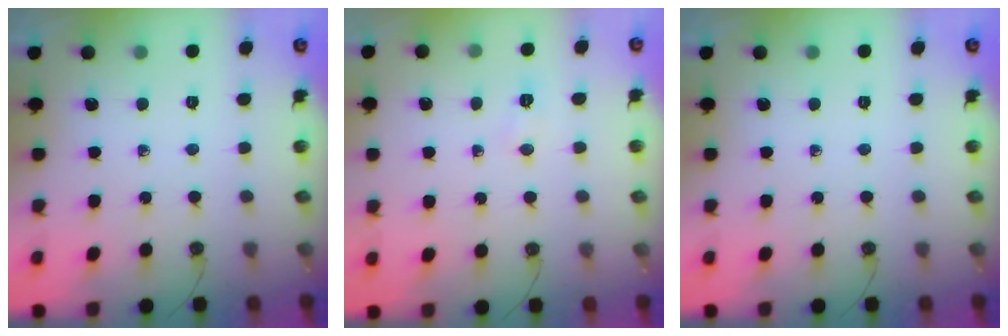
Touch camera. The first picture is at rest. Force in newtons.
{"total": 3.9, "press": 3.8, "slide": 0.6}
{"total": 0.0}